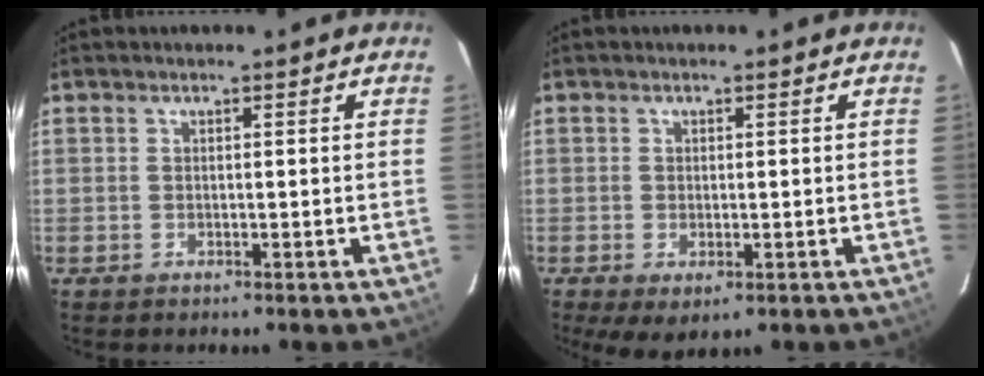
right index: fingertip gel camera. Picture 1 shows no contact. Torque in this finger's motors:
{"motor_torque": [1.18, -0.96, 0.25, 0.00]}